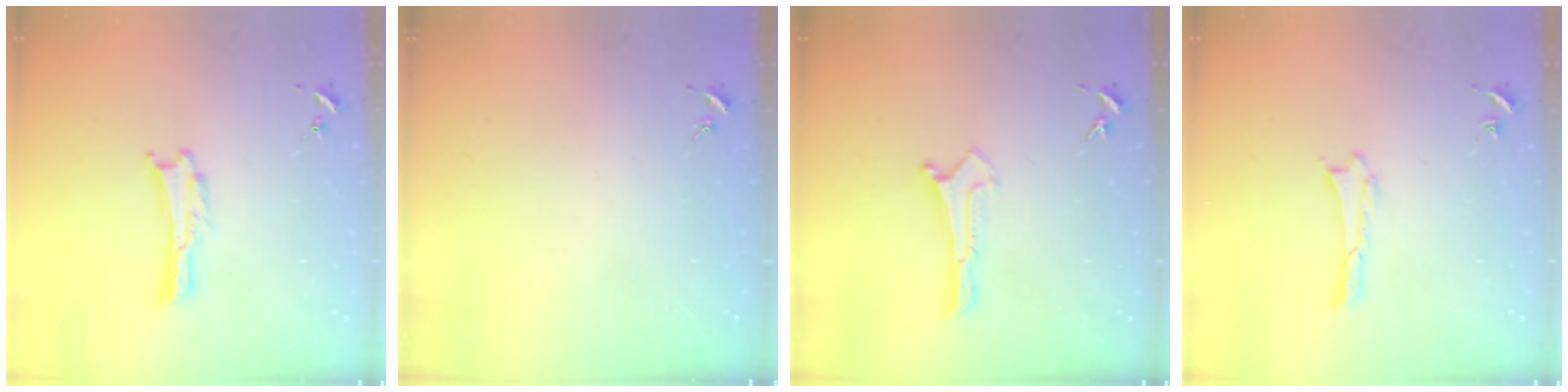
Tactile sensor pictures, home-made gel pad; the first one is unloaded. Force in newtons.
{"total": 0.0}
{"total": 0.0}
{"total": 0.0}